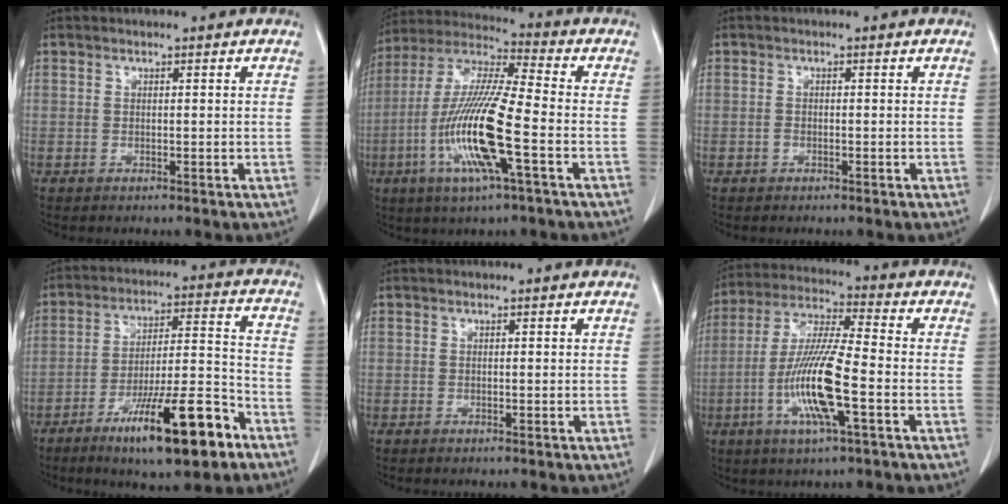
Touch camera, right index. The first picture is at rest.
{"total": 15.8, "force": [-4.6, 1.1, 15.1], "torque": [-0.312, -0.011, -0.092]}
{"total": 0.6, "force": [-0.4, 0.4, 0.3], "torque": [-0.007, 0.001, -0.007]}
{"total": 16.1, "force": [-9.4, 2.3, 12.9], "torque": [-0.209, -0.004, -0.148]}
{"total": 0.0}
{"total": 13.1, "force": [-3.8, 1.0, 12.4], "torque": [-0.251, -0.008, -0.076]}